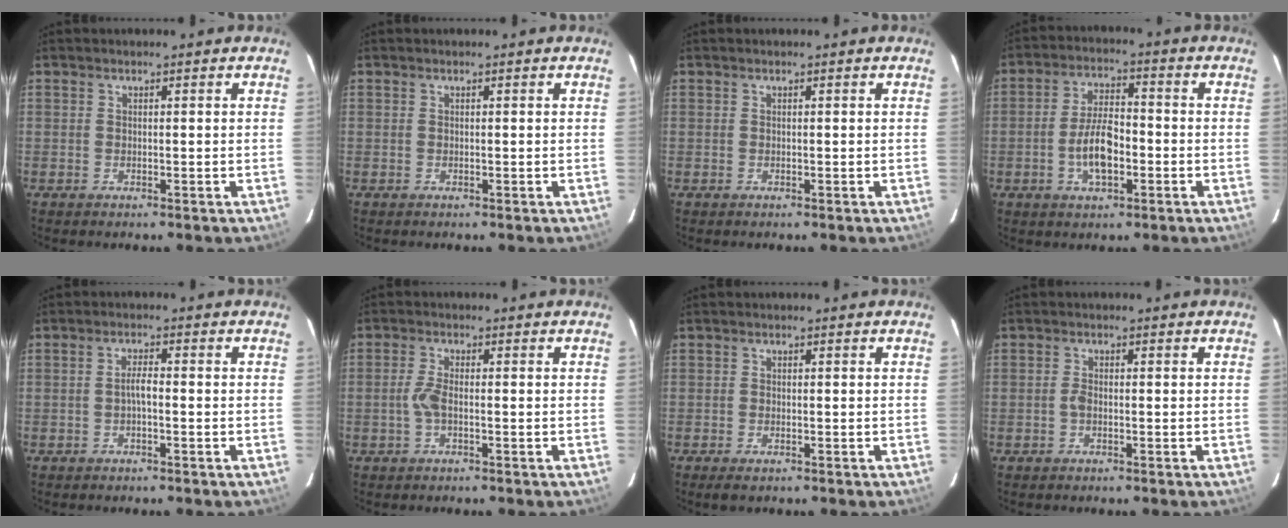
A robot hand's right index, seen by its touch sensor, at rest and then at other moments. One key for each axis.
{"total": 0.0}
{"total": 0.0}
{"total": 7.9, "fx": -2.4, "fy": 3.6, "fz": 6.6, "tx": -0.131, "ty": 0.006, "tz": -0.040}
{"total": 1.9, "fx": -0.7, "fy": 0.3, "fz": 1.8, "tx": -0.035, "ty": 0.007, "tz": -0.013}
{"total": 2.8, "fx": -0.8, "fy": 0.7, "fz": 2.6, "tx": -0.061, "ty": 0.002, "tz": -0.017}
{"total": 1.6, "fx": -1.1, "fy": 0.6, "fz": 0.9, "tx": -0.018, "ty": -0.005, "tz": -0.019}
{"total": 1.2, "fx": -0.5, "fy": 0.6, "fz": 0.9, "tx": -0.020, "ty": 0.003, "tz": -0.010}